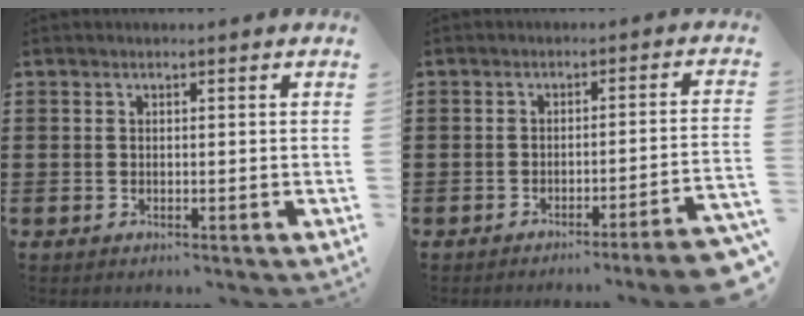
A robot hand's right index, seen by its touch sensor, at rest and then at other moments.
{"total": 4.0, "force": [-3.3, -0.7, 2.2], "torque": [-0.038, -0.017, -0.064]}